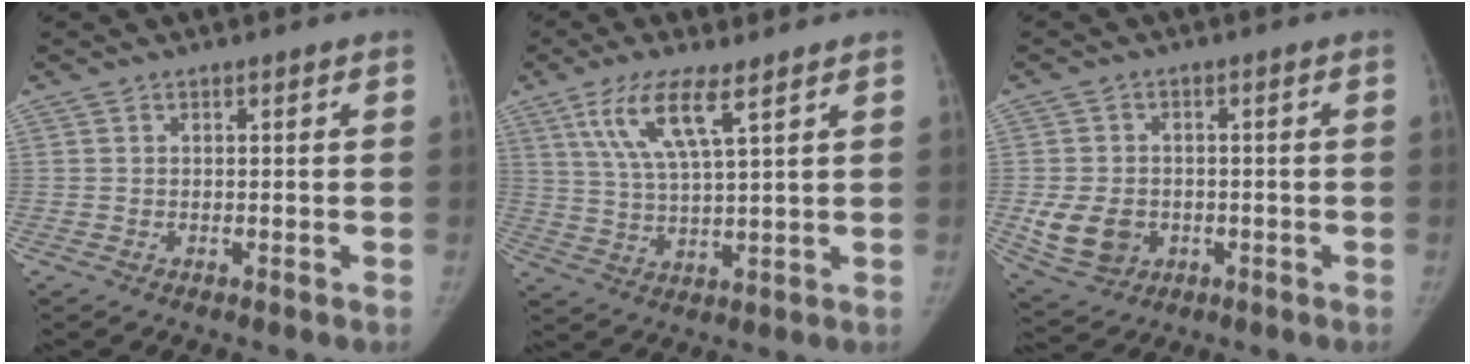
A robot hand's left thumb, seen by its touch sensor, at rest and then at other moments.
{"total": 9.7, "force": [5.2, 2.0, 7.9], "torque": [-0.166, -0.020, 0.106]}
{"total": 8.0, "force": [-1.7, 6.4, 4.4], "torque": [-0.068, -0.002, -0.018]}